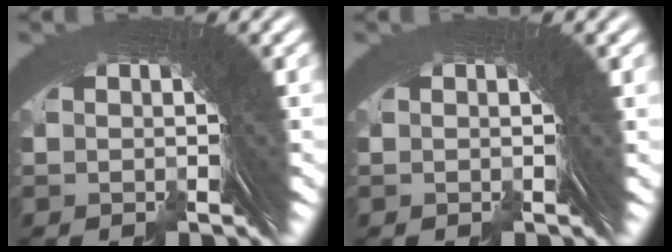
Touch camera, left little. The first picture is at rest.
{"total": 0.5, "force": [0.2, -0.2, 0.5], "torque": [-0.005, 0.002, 0.002]}